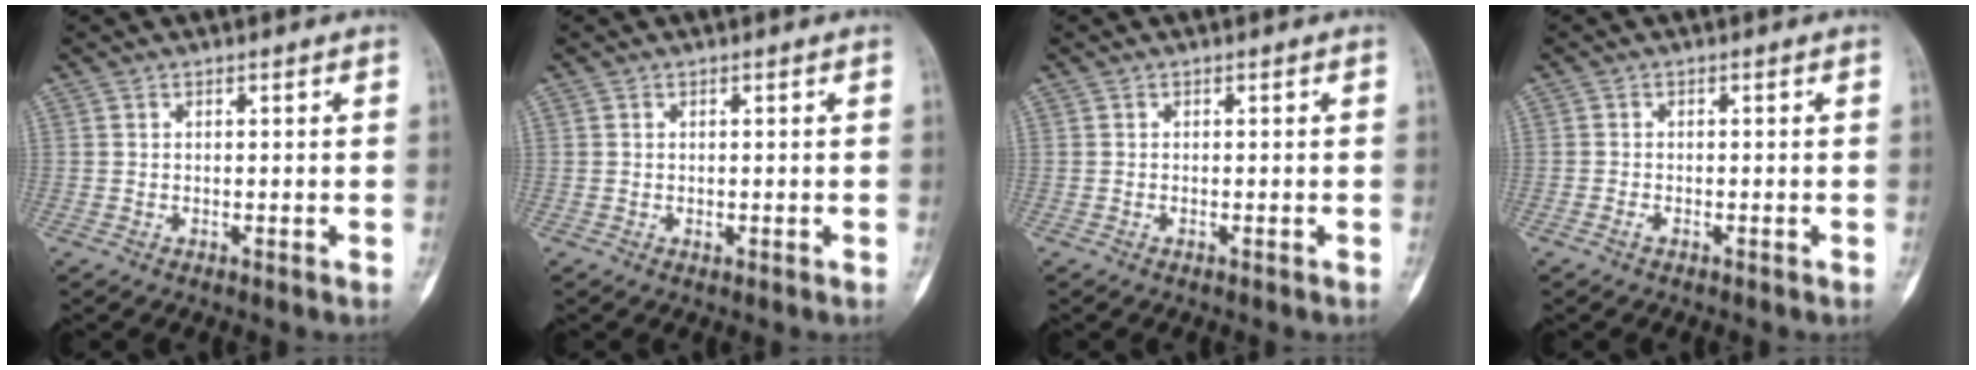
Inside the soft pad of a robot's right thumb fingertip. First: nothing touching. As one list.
[{"total": 0.0}, {"total": 0.0}, {"total": 1.0, "force": [-0.7, 0.5, 0.6], "torque": [-0.012, 0.001, -0.015]}]